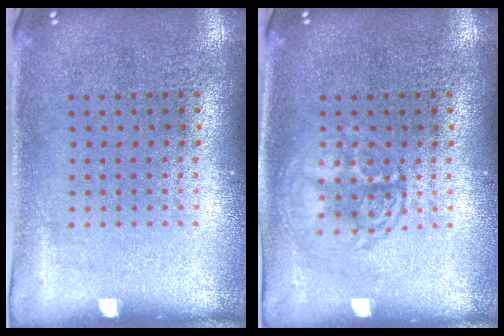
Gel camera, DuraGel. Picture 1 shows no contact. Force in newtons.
{"total": 2.5, "press": 2.4, "slide": 0.3}